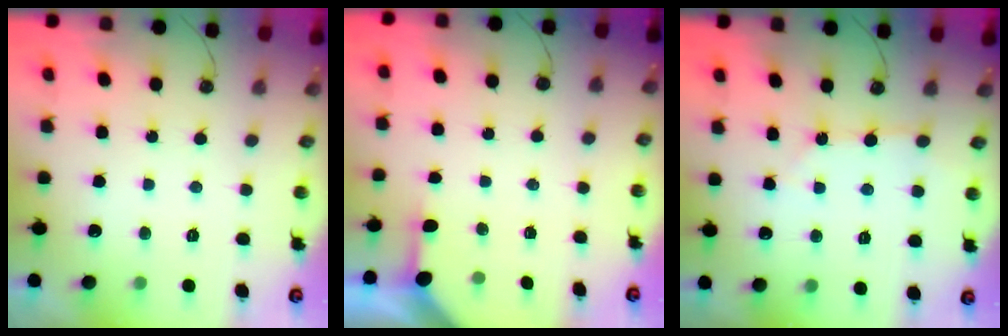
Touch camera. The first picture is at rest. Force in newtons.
{"total": 2.6, "press": 2.5, "slide": 0.3}
{"total": 4.7, "press": 4.7, "slide": 0.5}